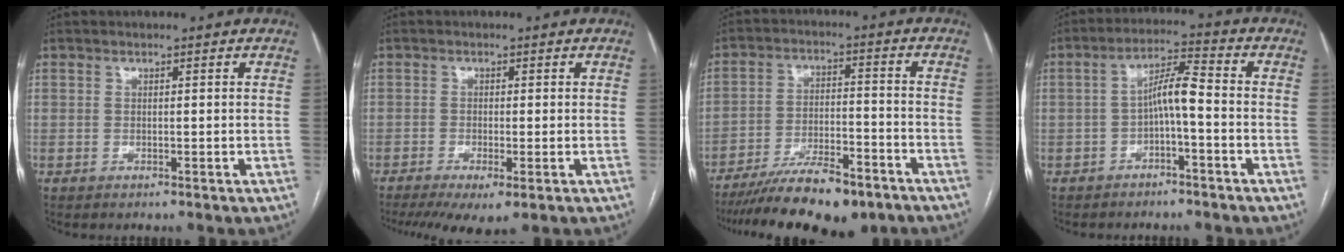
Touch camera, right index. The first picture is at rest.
{"total": 6.8, "force": [-3.9, 1.6, 5.3], "torque": [-0.083, -0.018, -0.066]}
{"total": 15.0, "force": [-11.8, 3.6, 8.6], "torque": [-0.140, -0.007, -0.191]}
{"total": 5.7, "force": [-1.5, 0.7, 5.4], "torque": [-0.097, 0.024, -0.026]}